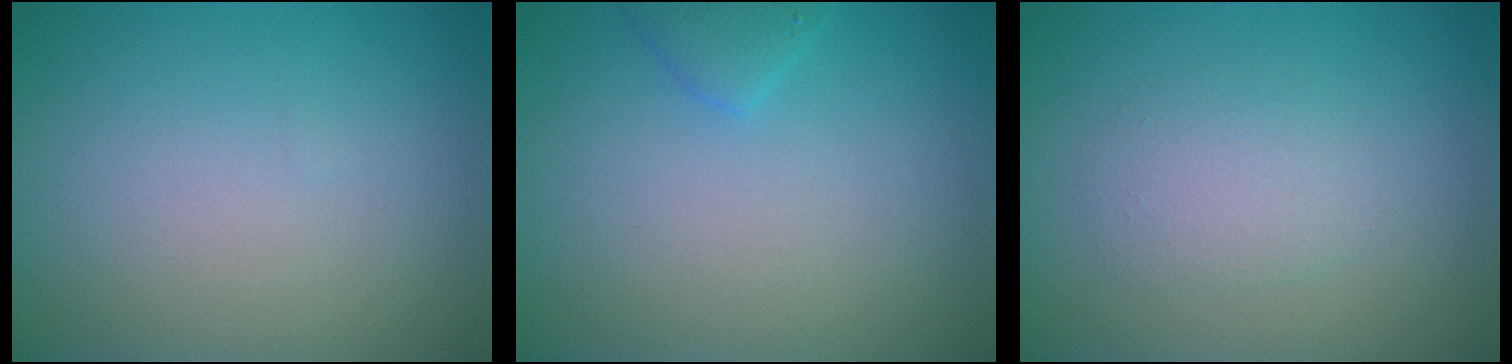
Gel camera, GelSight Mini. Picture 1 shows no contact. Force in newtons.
{"total": 1.3, "press": 1.3, "slide": 0.1}
{"total": 2.0, "press": 2.0, "slide": 0.0}